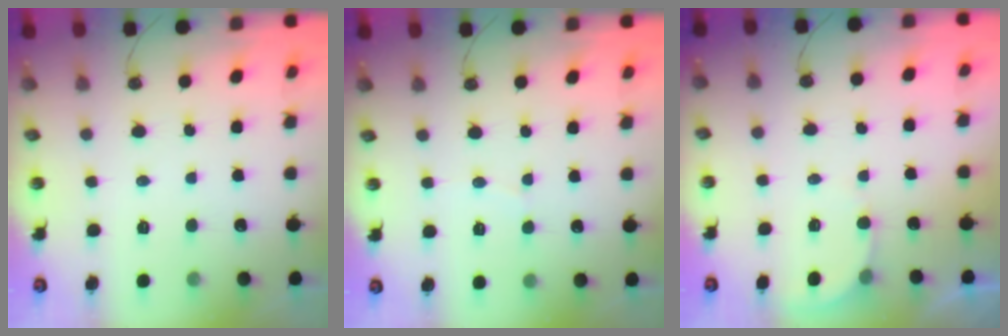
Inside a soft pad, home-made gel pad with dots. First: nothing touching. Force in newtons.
{"total": 3.0, "press": 3.0, "slide": 0.3}
{"total": 2.9, "press": 2.9, "slide": 0.3}